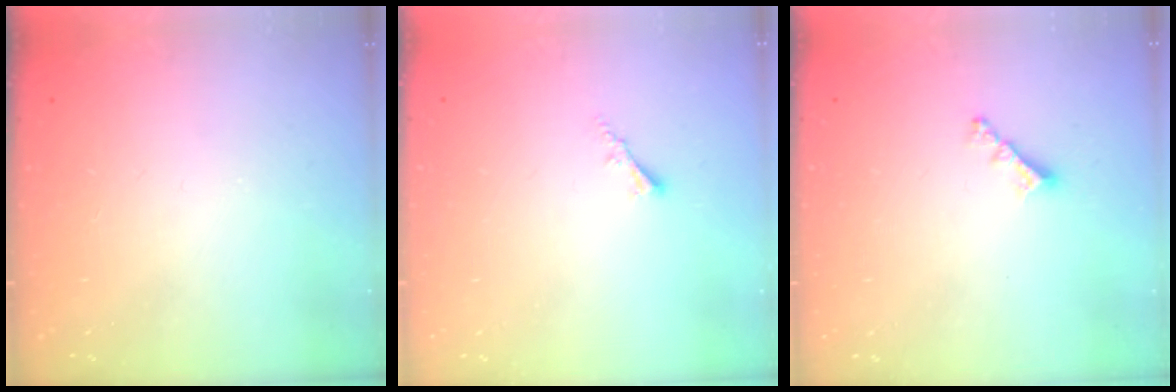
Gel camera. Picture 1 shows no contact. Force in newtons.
{"total": 1.8, "press": 1.7, "slide": 0.5}
{"total": 3.4, "press": 3.4, "slide": 0.1}